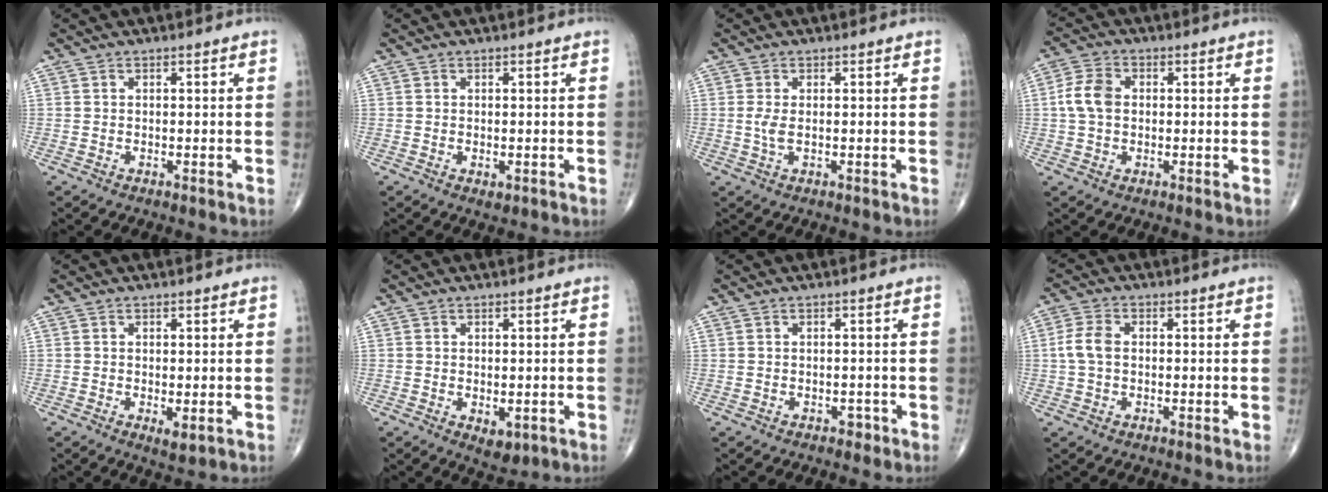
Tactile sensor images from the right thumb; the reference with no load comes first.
{"total": 1.2, "force": [-0.3, 0.7, 0.9], "torque": [-0.010, -0.003, -0.001]}
{"total": 2.3, "force": [0.0, 0.9, 2.1], "torque": [-0.053, -0.004, 0.000]}
{"total": 6.0, "force": [0.3, 4.3, 4.2], "torque": [-0.085, 0.012, -0.001]}
{"total": 2.3, "force": [-0.5, 0.8, 2.1], "torque": [-0.034, -0.009, -0.005]}
{"total": 3.5, "force": [-0.8, 2.0, 2.7], "torque": [-0.028, -0.002, -0.001]}
{"total": 1.2, "force": [-0.7, 0.8, 0.5], "torque": [0.002, 0.006, -0.011]}
{"total": 4.5, "force": [0.1, 2.9, 3.4], "torque": [-0.079, 0.011, -0.004]}